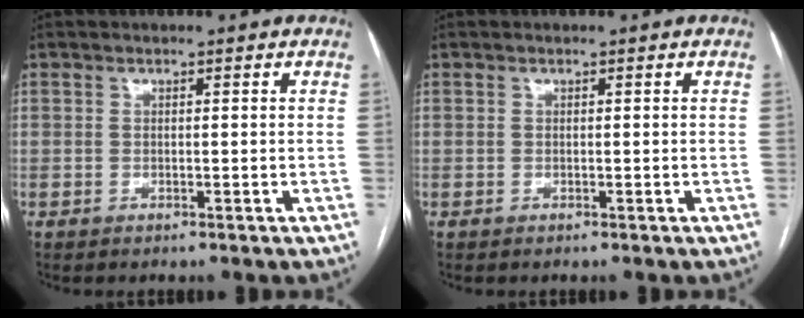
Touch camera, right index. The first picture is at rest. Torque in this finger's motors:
{"motor_torque": [0.00, 0.00, 0.00, 0.00]}